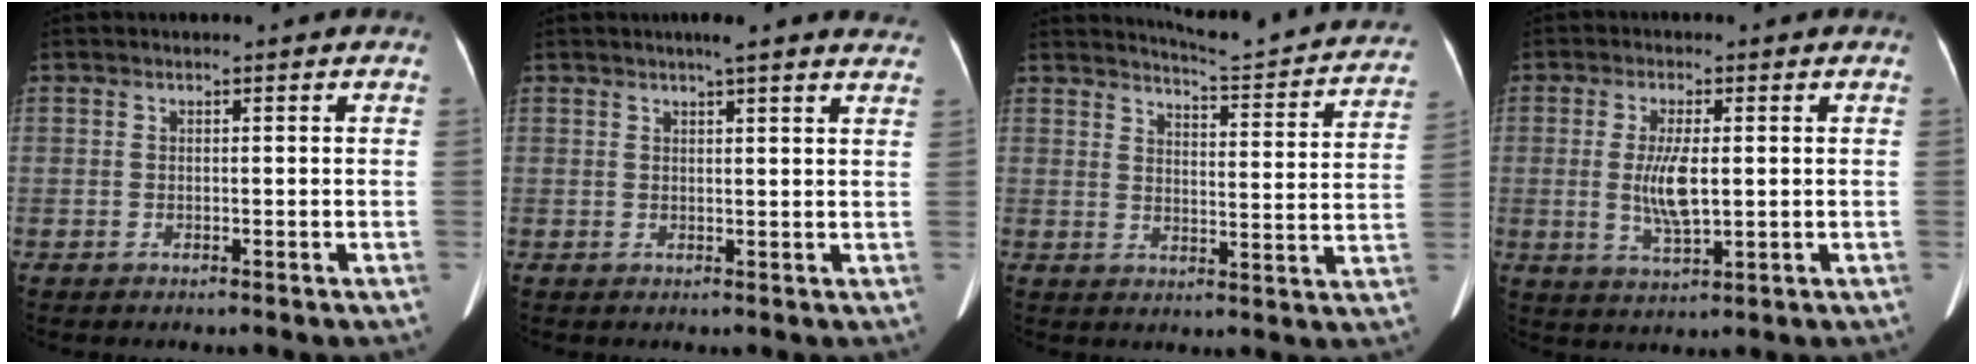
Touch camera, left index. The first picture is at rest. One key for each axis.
{"total": 9.9, "fx": 8.6, "fy": 0.9, "fz": 4.9, "tx": -0.051, "ty": 0.007, "tz": 0.084}
{"total": 16.8, "fx": 16.0, "fy": 0.9, "fz": 4.8, "tx": -0.065, "ty": -0.062, "tz": 0.183}
{"total": 6.0, "fx": 0.2, "fy": 1.5, "fz": 5.8, "tx": -0.119, "ty": -0.007, "tz": 0.007}